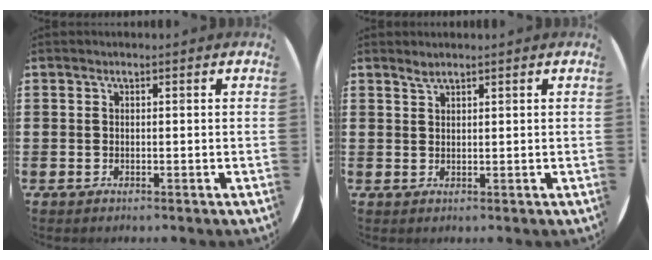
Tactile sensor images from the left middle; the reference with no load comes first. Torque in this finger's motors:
{"motor_torque": [-0.34, -0.27, 0.00, 0.00]}